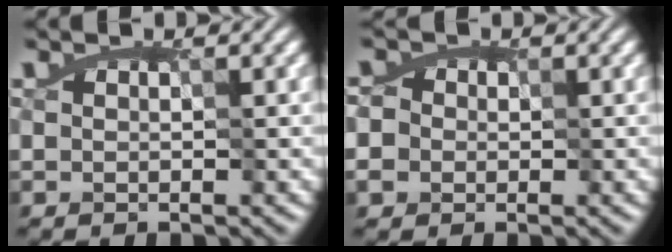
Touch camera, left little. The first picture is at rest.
{"total": 2.8, "force": [1.0, 2.5, 0.9], "torque": [-0.044, 0.001, 0.021]}